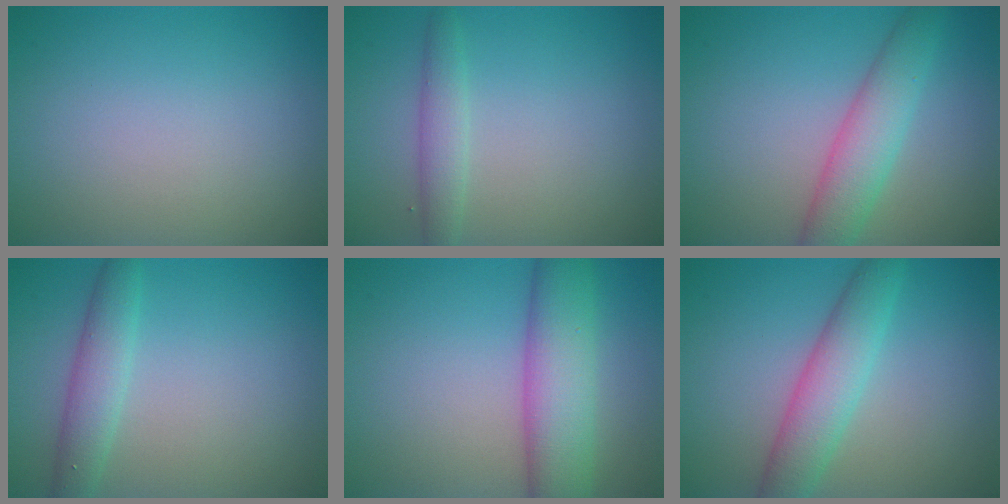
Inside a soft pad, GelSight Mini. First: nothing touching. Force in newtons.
{"total": 2.0, "press": 2.0, "slide": 0.2}
{"total": 4.5, "press": 4.5, "slide": 0.2}
{"total": 3.0, "press": 3.0, "slide": 0.1}
{"total": 6.8, "press": 6.8, "slide": 0.2}
{"total": 4.6, "press": 4.6, "slide": 0.1}